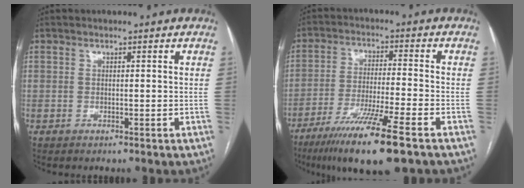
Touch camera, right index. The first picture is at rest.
{"total": 13.5, "force": [-8.6, -0.2, 10.4], "torque": [-0.195, -0.039, -0.148]}